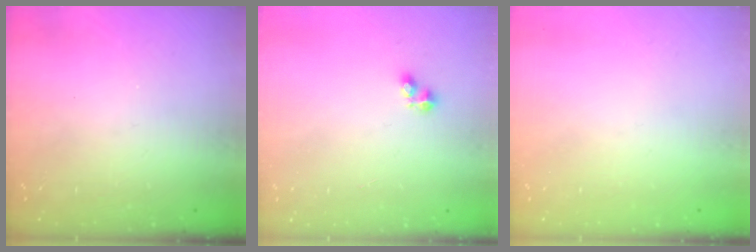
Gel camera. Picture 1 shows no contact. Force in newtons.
{"total": 3.4, "press": 3.4, "slide": 0.5}
{"total": 0.0}